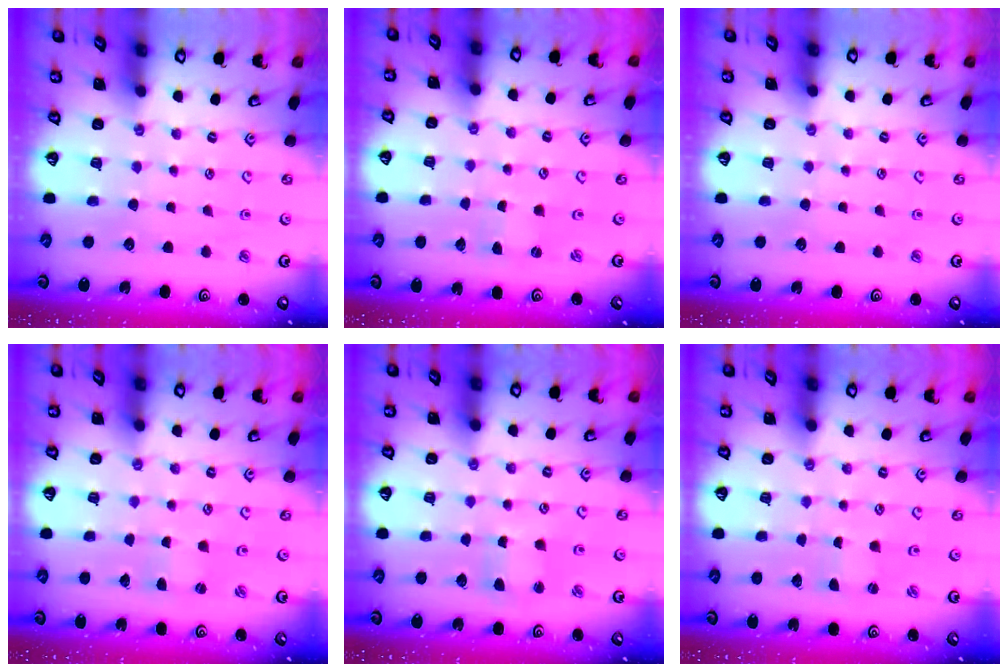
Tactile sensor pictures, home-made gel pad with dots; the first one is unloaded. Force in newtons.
{"total": 0.0}
{"total": 0.0}
{"total": 1.3, "press": 1.3, "slide": 0.4}
{"total": 3.8, "press": 3.7, "slide": 0.4}
{"total": 0.0}